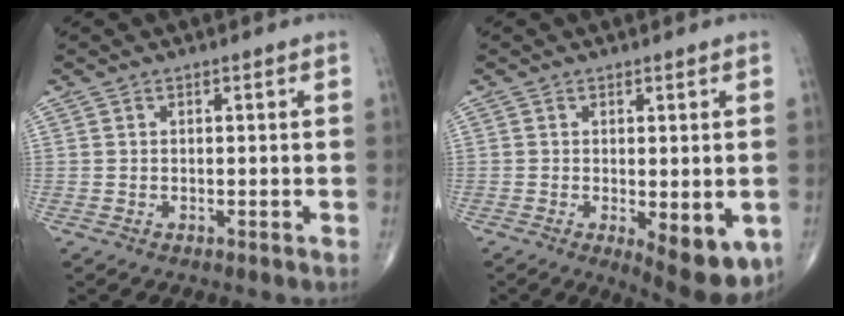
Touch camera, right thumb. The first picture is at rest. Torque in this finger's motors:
{"motor_torque": [-0.08, 0.48, -0.21, -0.17, 0.08]}